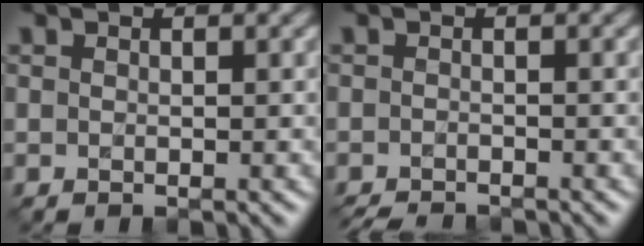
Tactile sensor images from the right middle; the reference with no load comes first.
{"total": 2.6, "force": [-2.5, 0.2, 0.7], "torque": [-0.005, -0.014, -0.043]}